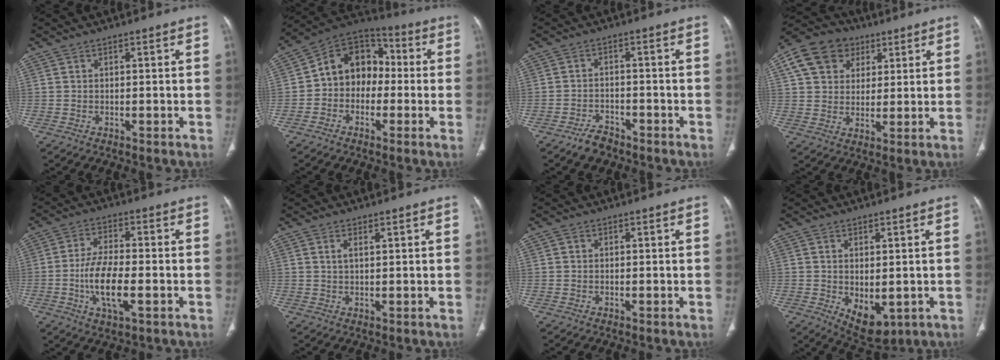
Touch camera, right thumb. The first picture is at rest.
{"total": 12.2, "force": [-0.6, 9.9, 7.2], "torque": [-0.073, 0.046, -0.029]}
{"total": 3.9, "force": [-3.1, 1.9, 1.2], "torque": [-0.023, 0.018, -0.051]}
{"total": 13.1, "force": [5.5, 10.4, 5.8], "torque": [-0.089, 0.005, 0.091]}
{"total": 10.0, "force": [-2.5, 3.9, 8.9], "torque": [-0.175, 0.007, -0.045]}
{"total": 1.8, "force": [1.0, 0.7, 1.4], "torque": [-0.030, -0.002, 0.022]}
{"total": 0.7, "force": [0.2, 0.6, 0.2], "torque": [0.001, 0.001, 0.004]}
{"total": 7.1, "force": [-1.3, 4.0, 5.8], "torque": [-0.076, -0.010, 0.003]}